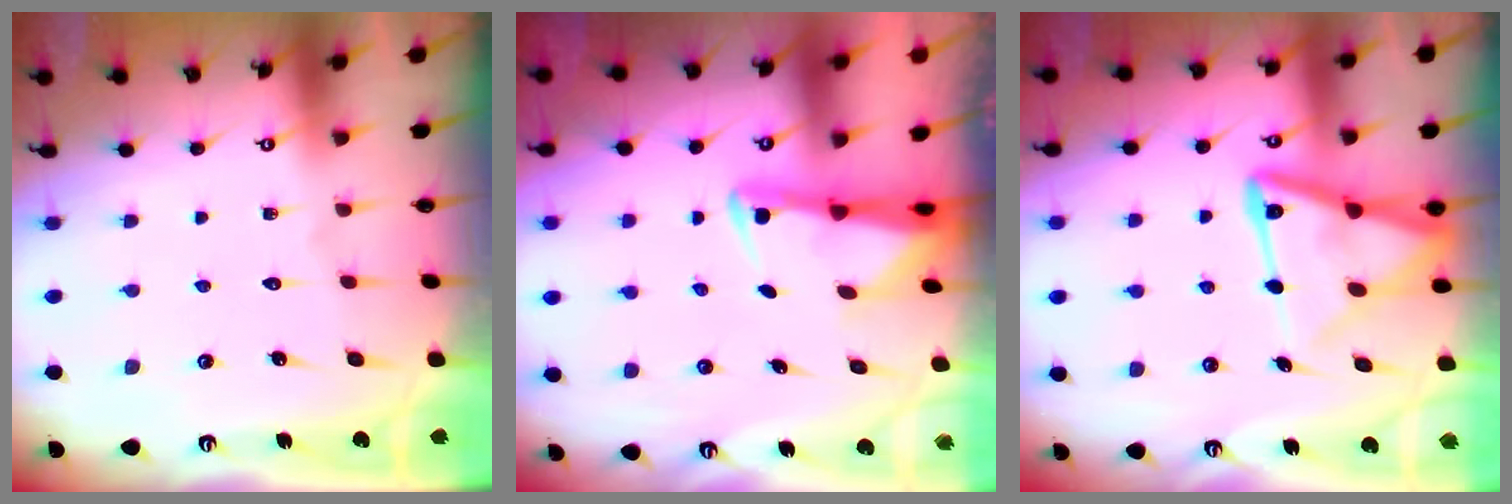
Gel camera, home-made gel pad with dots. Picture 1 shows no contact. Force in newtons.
{"total": 3.0, "press": 3.0, "slide": 0.5}
{"total": 14.4, "press": 14.3, "slide": 1.5}